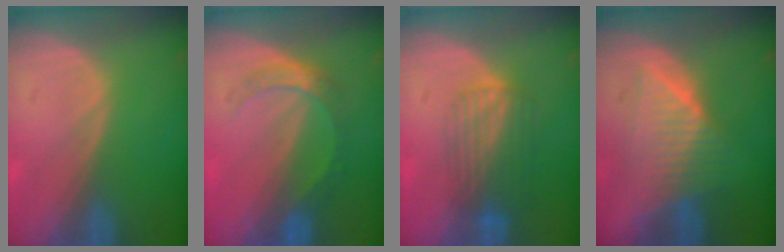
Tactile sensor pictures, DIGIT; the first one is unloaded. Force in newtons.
{"total": 5.4, "press": 4.8, "slide": 2.4}
{"total": 6.8, "press": 5.7, "slide": 3.7}
{"total": 6.9, "press": 6.9, "slide": 0.2}